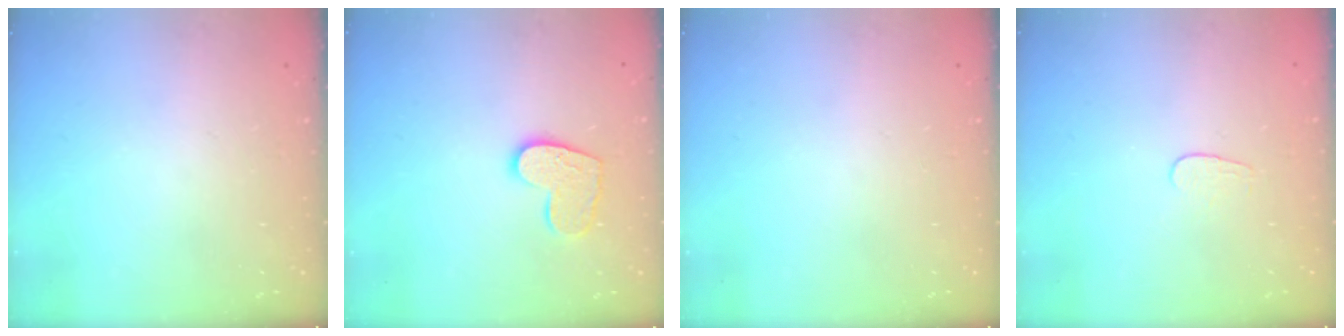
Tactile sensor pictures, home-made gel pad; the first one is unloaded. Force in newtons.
{"total": 11.3, "press": 11.2, "slide": 0.7}
{"total": 0.0}
{"total": 4.0, "press": 4.0, "slide": 0.3}